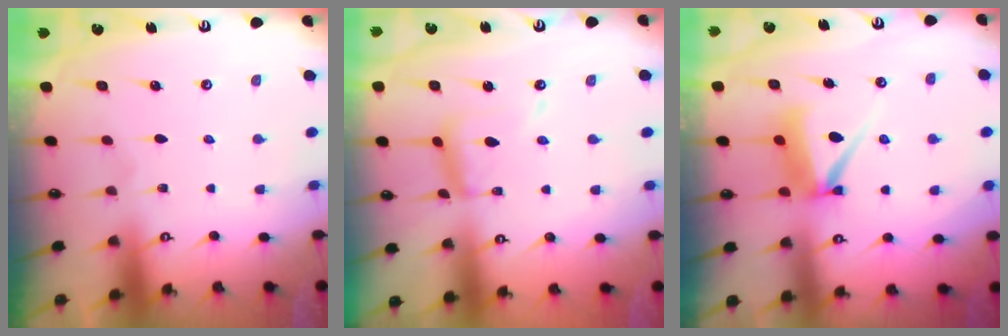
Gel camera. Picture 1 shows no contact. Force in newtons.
{"total": 10.9, "press": 10.9, "slide": 0.8}
{"total": 9.0, "press": 9.0, "slide": 1.0}